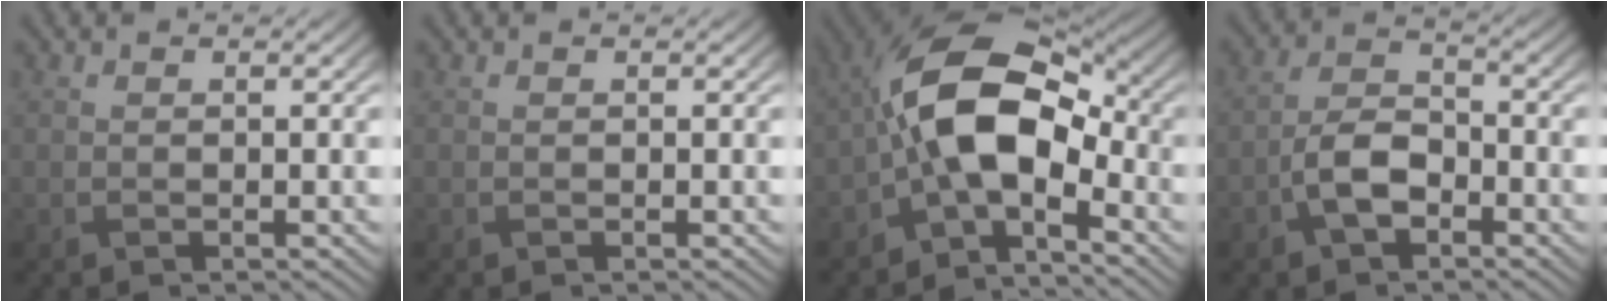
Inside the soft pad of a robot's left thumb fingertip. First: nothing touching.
{"total": 0.0}
{"total": 11.6, "force": [-2.5, 6.0, 9.6], "torque": [-0.161, 0.023, -0.066]}
{"total": 5.2, "force": [-2.4, 2.9, 3.6], "torque": [-0.071, 0.011, -0.056]}